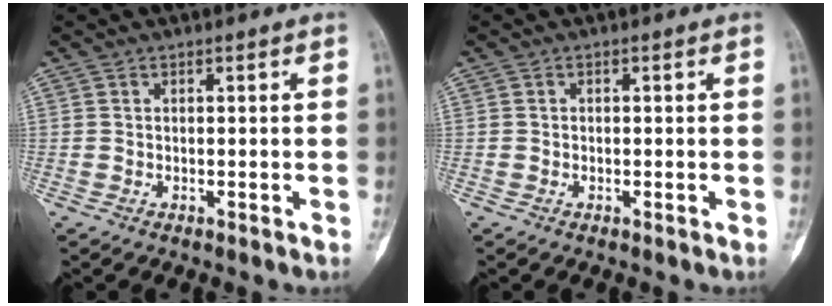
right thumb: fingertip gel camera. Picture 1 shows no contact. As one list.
[{"total": 0.0}]